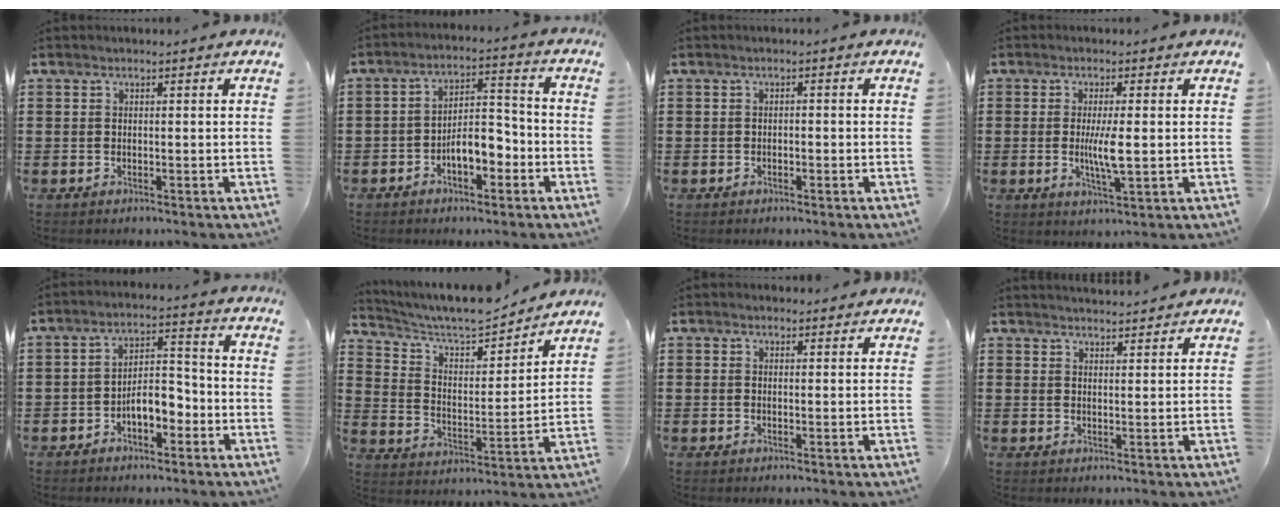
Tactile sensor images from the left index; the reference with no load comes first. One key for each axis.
{"total": 6.7, "fx": -3.4, "fy": 3.2, "fz": 4.8, "tx": -0.080, "ty": 0.013, "tz": -0.068}
{"total": 0.8, "fx": -0.7, "fy": 0.3, "fz": 0.3, "tx": -0.009, "ty": -0.002, "tz": -0.014}
{"total": 5.2, "fx": -0.1, "fy": 0.8, "fz": 5.1, "tx": -0.098, "ty": -0.004, "tz": -0.007}
{"total": 6.0, "fx": -3.2, "fy": 2.9, "fz": 4.2, "tx": -0.071, "ty": 0.011, "tz": -0.064}
{"total": 7.2, "fx": 6.7, "fy": 1.2, "fz": 2.2, "tx": -0.074, "ty": -0.045, "tz": 0.113}
{"total": 0.7, "fx": 0.5, "fy": 0.4, "fz": 0.2, "tx": -0.005, "ty": 0.003, "tz": 0.011}
{"total": 1.9, "fx": 1.9, "fy": 0.0, "fz": 0.1, "tx": -0.006, "ty": -0.002, "tz": 0.037}